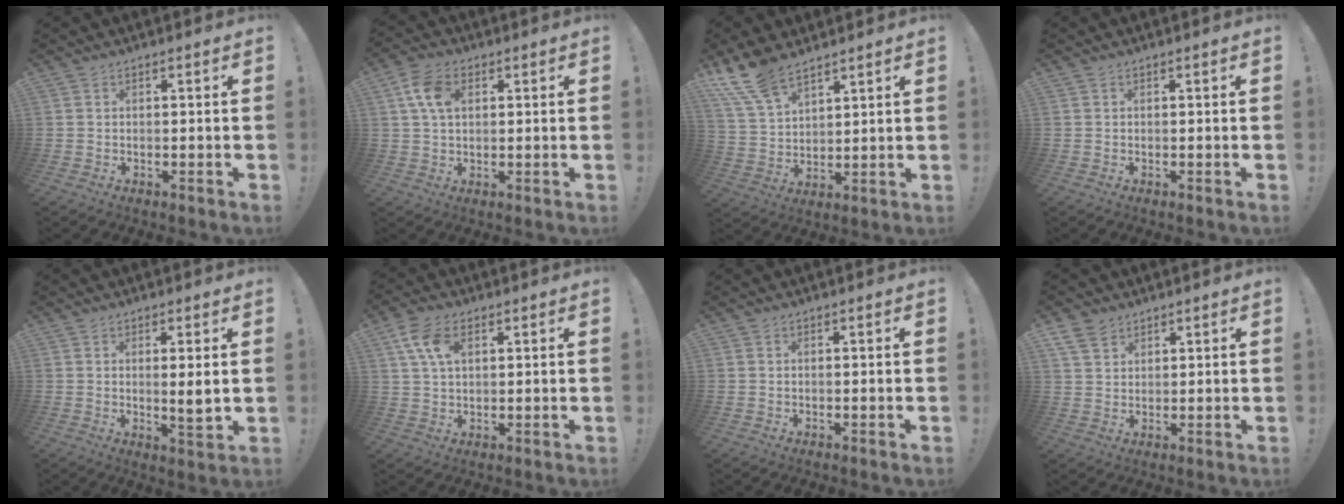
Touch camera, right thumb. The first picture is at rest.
{"total": 8.4, "force": [2.4, 5.5, 5.9], "torque": [-0.113, 0.004, 0.045]}
{"total": 11.4, "force": [8.7, 5.1, 5.2], "torque": [-0.103, -0.045, 0.168]}
{"total": 0.0}
{"total": 4.9, "force": [0.7, 0.3, 4.8], "torque": [-0.062, -0.018, 0.009]}
{"total": 8.7, "force": [3.4, 5.2, 6.1], "torque": [-0.119, 0.003, 0.068]}
{"total": 0.0}
{"total": 5.4, "force": [3.8, 3.3, 2.0], "torque": [-0.035, -0.016, 0.074]}